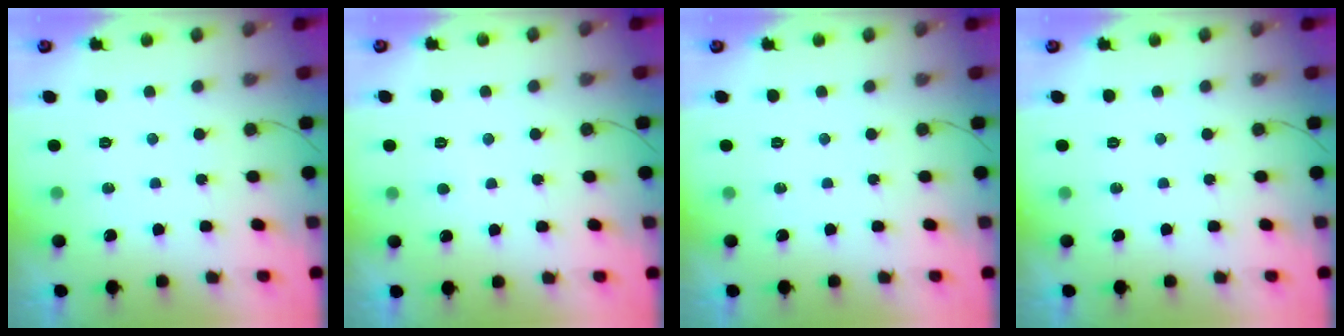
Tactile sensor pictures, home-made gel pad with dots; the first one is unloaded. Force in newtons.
{"total": 2.6, "press": 2.6, "slide": 0.3}
{"total": 0.0}
{"total": 0.0}